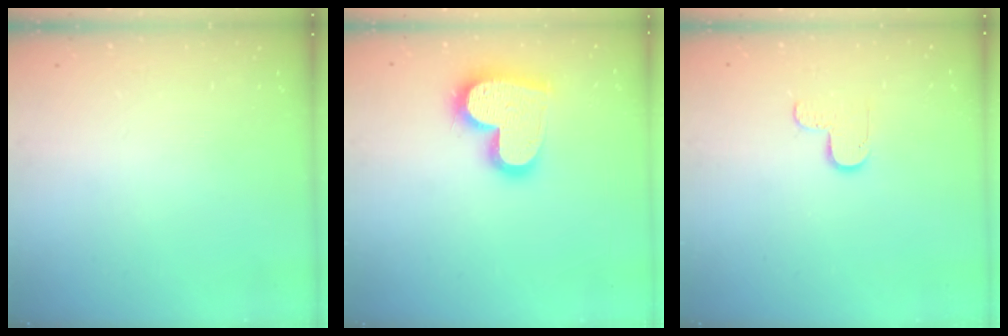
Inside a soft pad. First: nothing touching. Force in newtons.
{"total": 18.5, "press": 18.4, "slide": 1.5}
{"total": 5.8, "press": 5.7, "slide": 0.6}